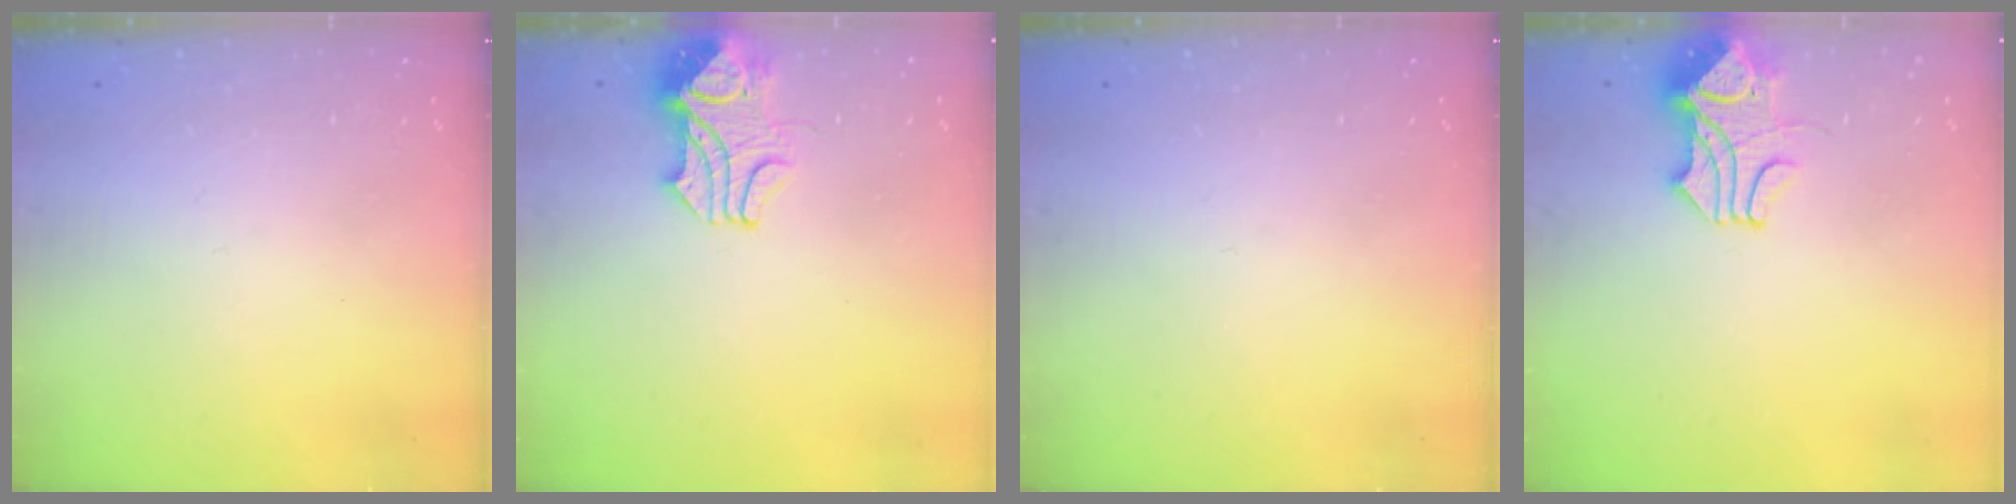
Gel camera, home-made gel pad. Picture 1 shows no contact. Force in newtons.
{"total": 2.4, "press": 2.2, "slide": 1.0}
{"total": 0.0}
{"total": 2.2, "press": 2.0, "slide": 0.7}